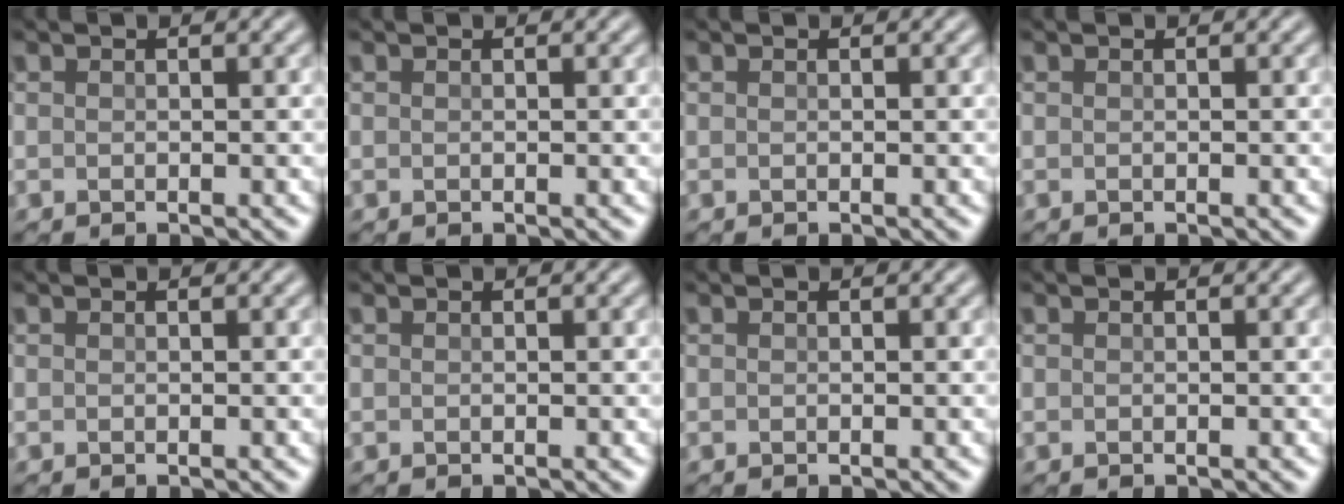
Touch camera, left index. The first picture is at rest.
{"total": 0.0}
{"total": 0.0}
{"total": 0.0}
{"total": 0.0}
{"total": 0.0}
{"total": 0.0}
{"total": 0.0}